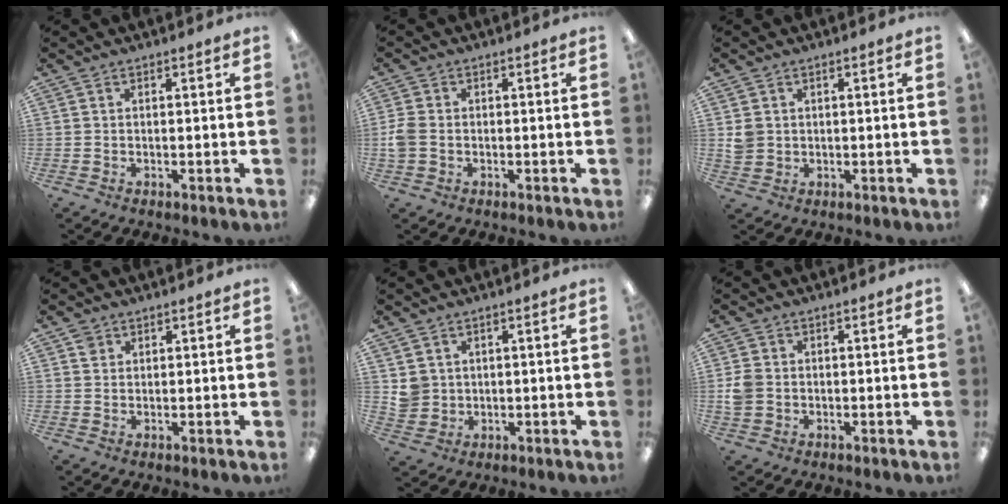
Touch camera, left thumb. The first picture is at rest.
{"total": 4.0, "force": [-0.6, 3.1, 2.5], "torque": [-0.057, 0.004, -0.012]}
{"total": 3.0, "force": [0.6, 2.9, 0.8], "torque": [-0.011, 0.002, 0.011]}
{"total": 1.5, "force": [1.1, 1.0, 0.1], "torque": [0.006, -0.004, 0.020]}
{"total": 3.9, "force": [1.4, 3.7, 0.2], "torque": [-0.009, 0.002, 0.026]}
{"total": 4.2, "force": [-0.2, 3.7, 2.0], "torque": [-0.035, 0.004, -0.004]}